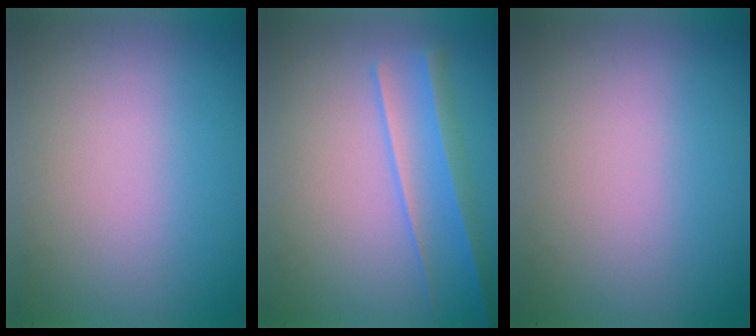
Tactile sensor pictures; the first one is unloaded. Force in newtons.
{"total": 2.1}
{"total": 0.0}